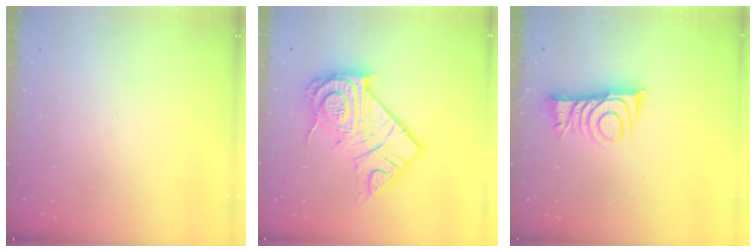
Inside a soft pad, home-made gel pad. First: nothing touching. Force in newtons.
{"total": 20.7, "press": 20.7, "slide": 1.7}
{"total": 8.8, "press": 8.8, "slide": 0.1}